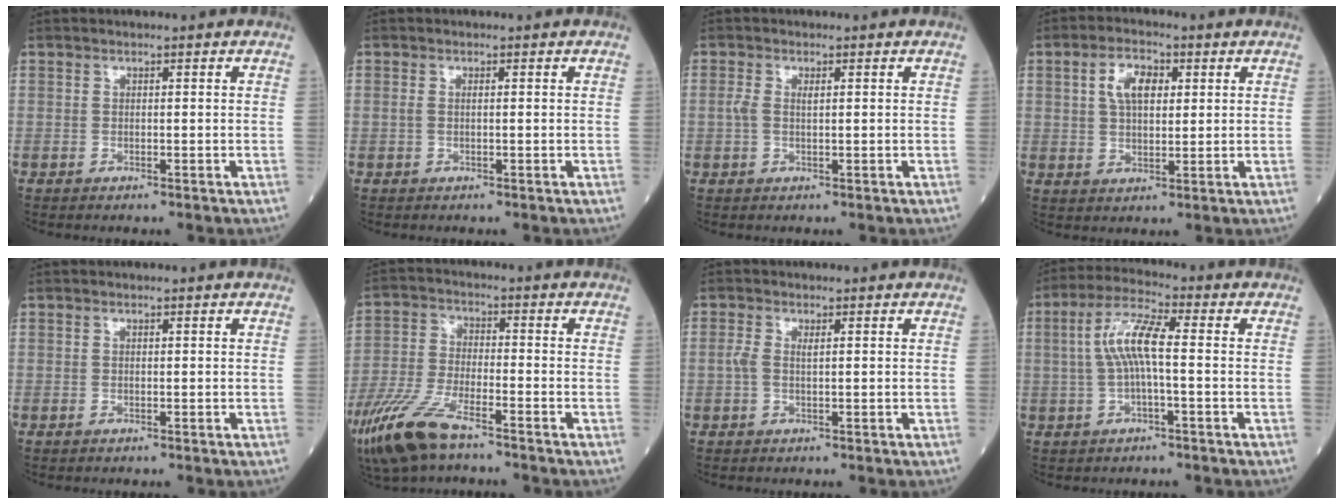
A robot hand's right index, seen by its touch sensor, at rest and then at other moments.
{"total": 0.9, "force": [0.1, 0.3, 0.8], "torque": [-0.023, 0.005, 0.002]}
{"total": 2.0, "force": [0.3, 0.8, 1.8], "torque": [-0.046, 0.008, 0.007]}
{"total": 6.1, "force": [2.0, 3.1, 4.9], "torque": [-0.096, 0.014, 0.037]}
{"total": 0.0}
{"total": 11.0, "force": [-7.7, 2.7, 7.4], "torque": [-0.166, -0.024, -0.149]}
{"total": 2.0, "force": [0.3, 0.7, 1.8], "torque": [-0.047, 0.007, 0.007]}
{"total": 7.5, "force": [0.2, 1.3, 7.3], "torque": [-0.153, 0.018, 0.000]}